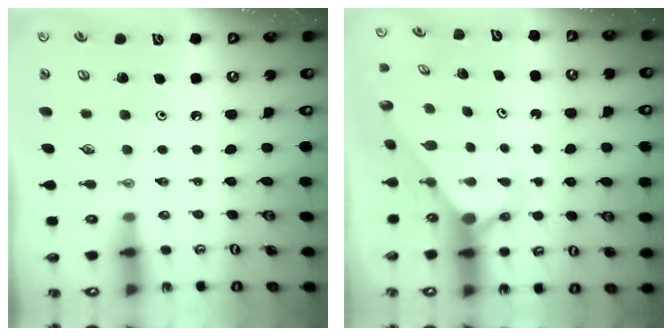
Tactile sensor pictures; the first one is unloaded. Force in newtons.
{"total": 2.8, "press": 2.8, "slide": 0.1}